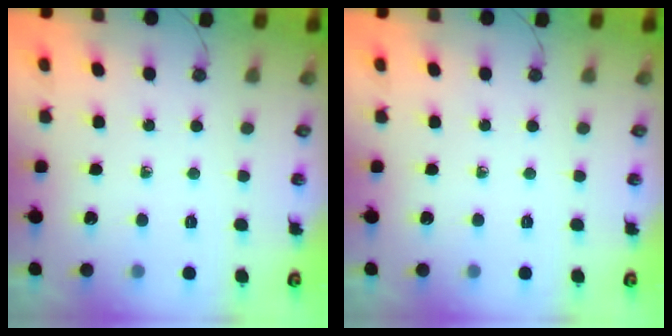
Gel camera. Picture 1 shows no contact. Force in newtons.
{"total": 0.0}